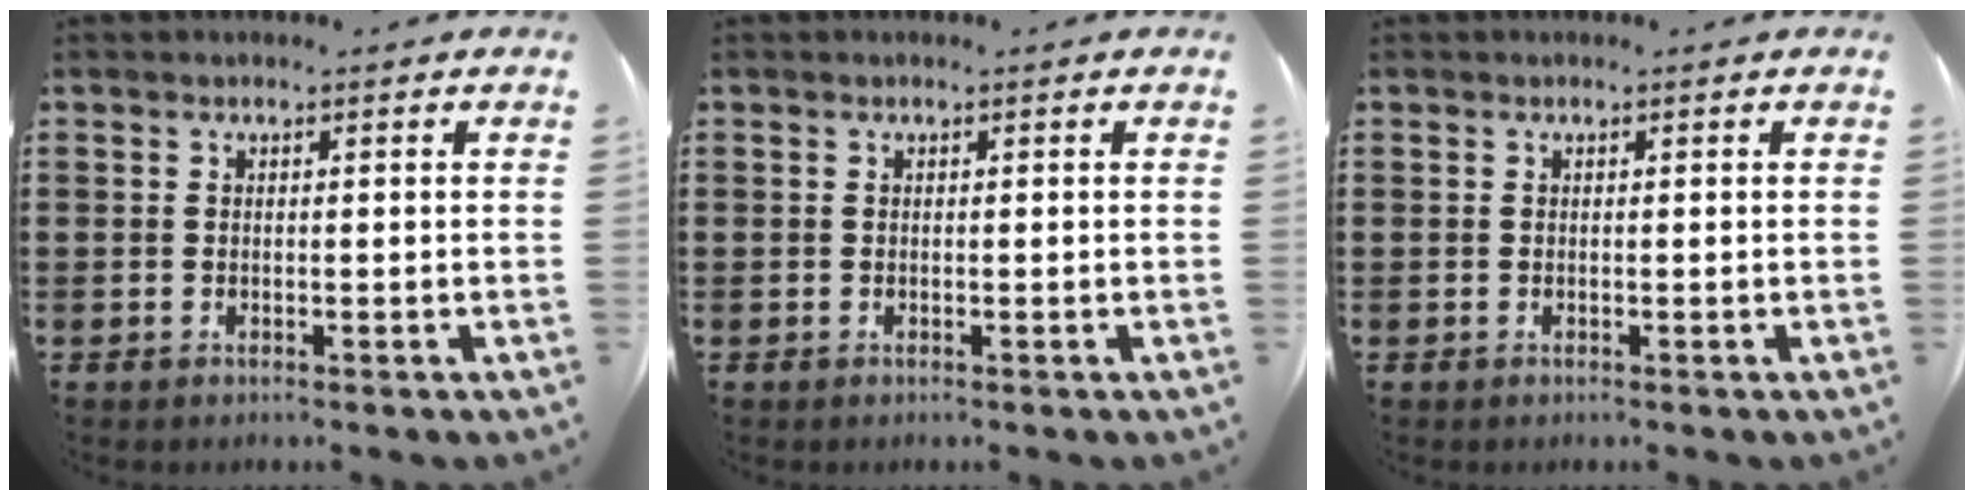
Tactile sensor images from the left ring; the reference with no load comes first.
{"total": 0.0}
{"total": 0.0}